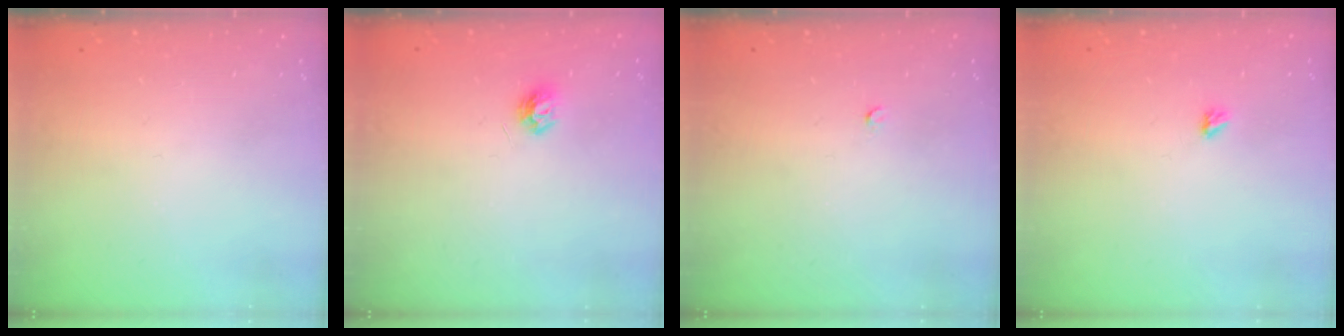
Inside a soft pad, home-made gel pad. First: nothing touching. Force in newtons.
{"total": 5.7, "press": 5.6, "slide": 0.7}
{"total": 2.0, "press": 2.0, "slide": 0.3}
{"total": 2.9, "press": 2.9, "slide": 0.5}